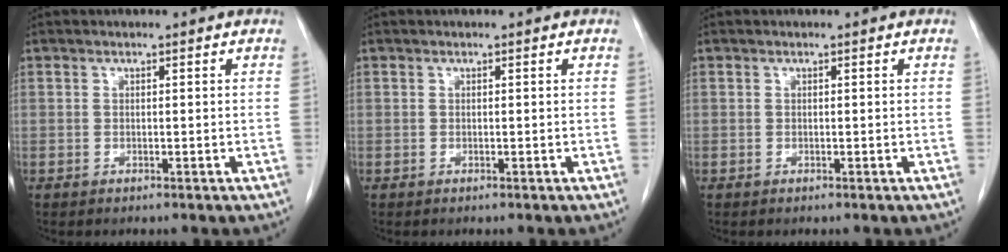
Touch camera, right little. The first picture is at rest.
{"total": 0.0}
{"total": 0.0}